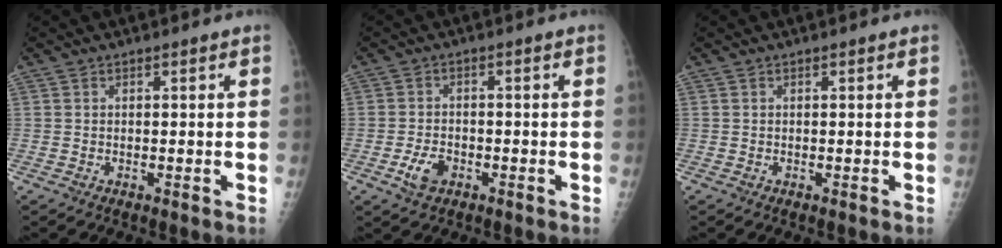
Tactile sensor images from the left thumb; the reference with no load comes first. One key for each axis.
{"total": 4.2, "fx": -1.9, "fy": 2.6, "fz": 2.7, "tx": -0.049, "ty": 0.010, "tz": -0.035}
{"total": 0.0}